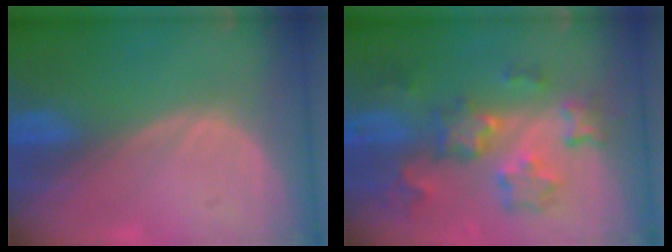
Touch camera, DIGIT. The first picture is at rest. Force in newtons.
{"total": 9.2, "press": 8.1, "slide": 4.4}